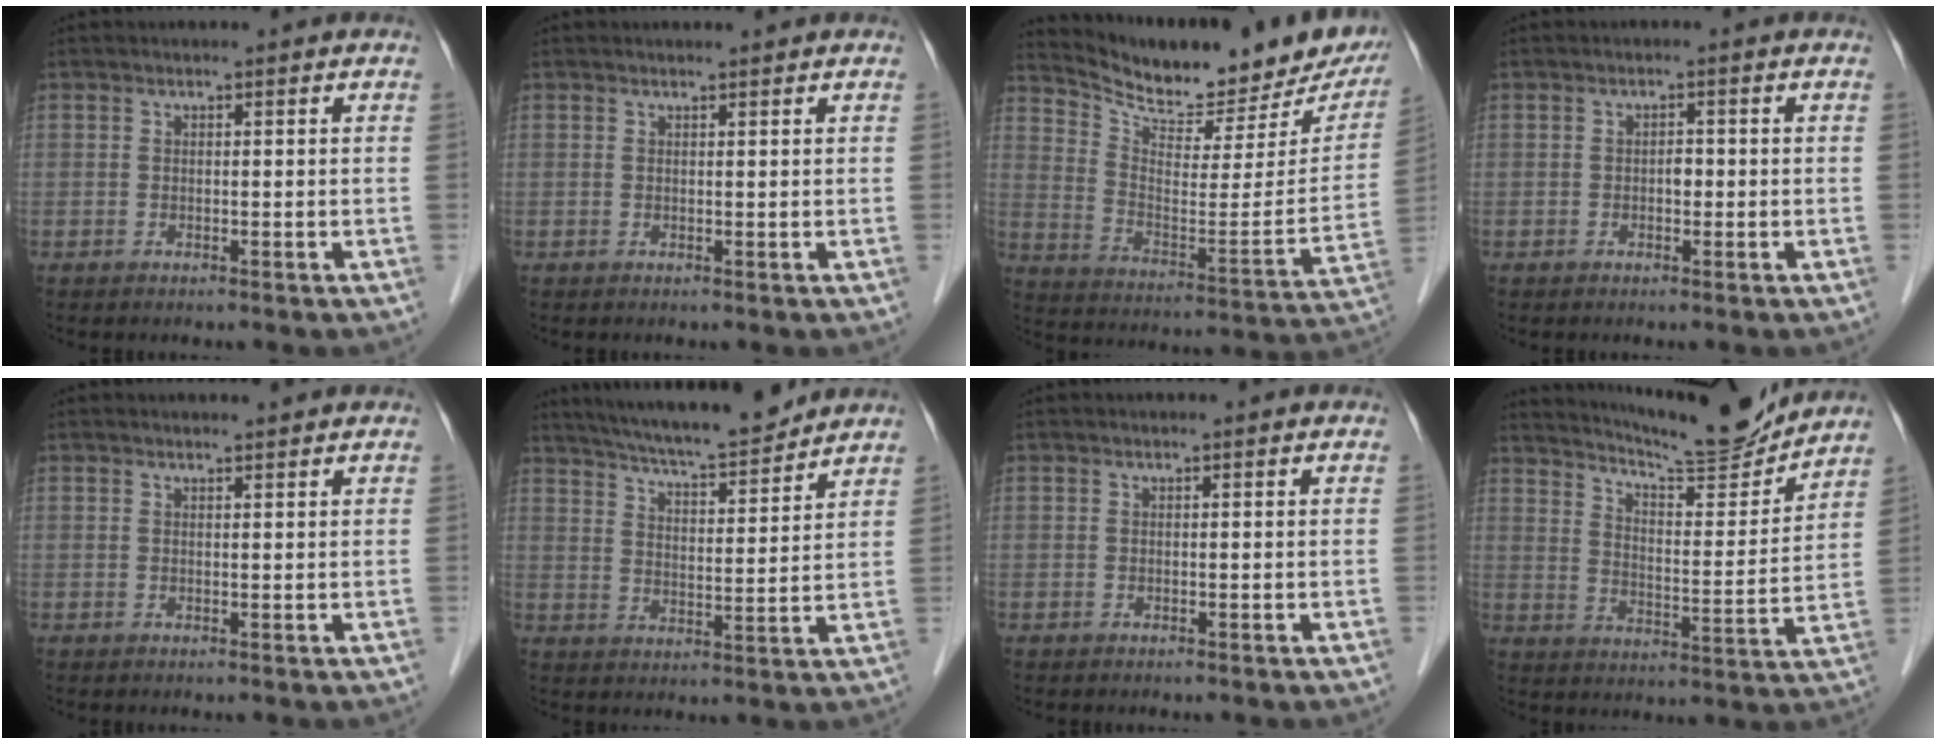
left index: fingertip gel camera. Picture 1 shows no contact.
{"total": 1.1, "force": [1.0, 0.0, 0.3], "torque": [-0.007, 0.004, 0.018]}
{"total": 22.1, "force": [20.0, 5.1, 7.7], "torque": [-0.126, -0.056, 0.276]}
{"total": 1.1, "force": [-0.2, 0.7, 0.9], "torque": [-0.012, 0.003, -0.005]}
{"total": 1.6, "force": [1.5, 0.0, 0.4], "torque": [-0.008, 0.004, 0.024]}
{"total": 13.1, "force": [12.0, 1.0, 5.1], "torque": [-0.089, 0.002, 0.188]}
{"total": 0.0}
{"total": 15.3, "force": [14.5, 0.5, 4.7], "torque": [-0.085, -0.022, 0.214]}